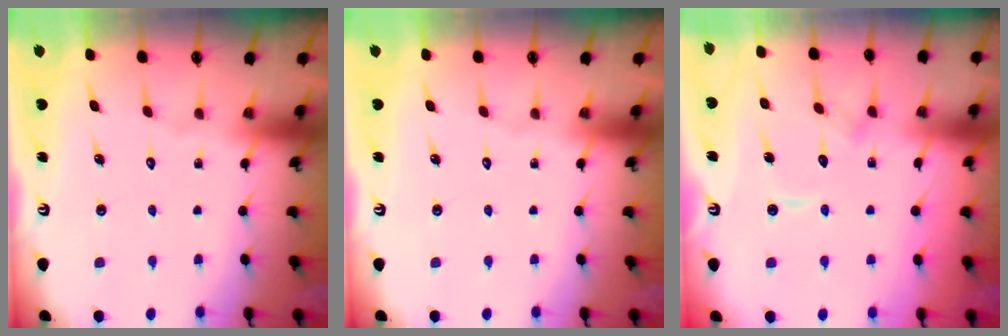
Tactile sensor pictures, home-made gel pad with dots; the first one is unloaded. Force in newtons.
{"total": 0.0}
{"total": 9.9, "press": 9.9, "slide": 1.0}